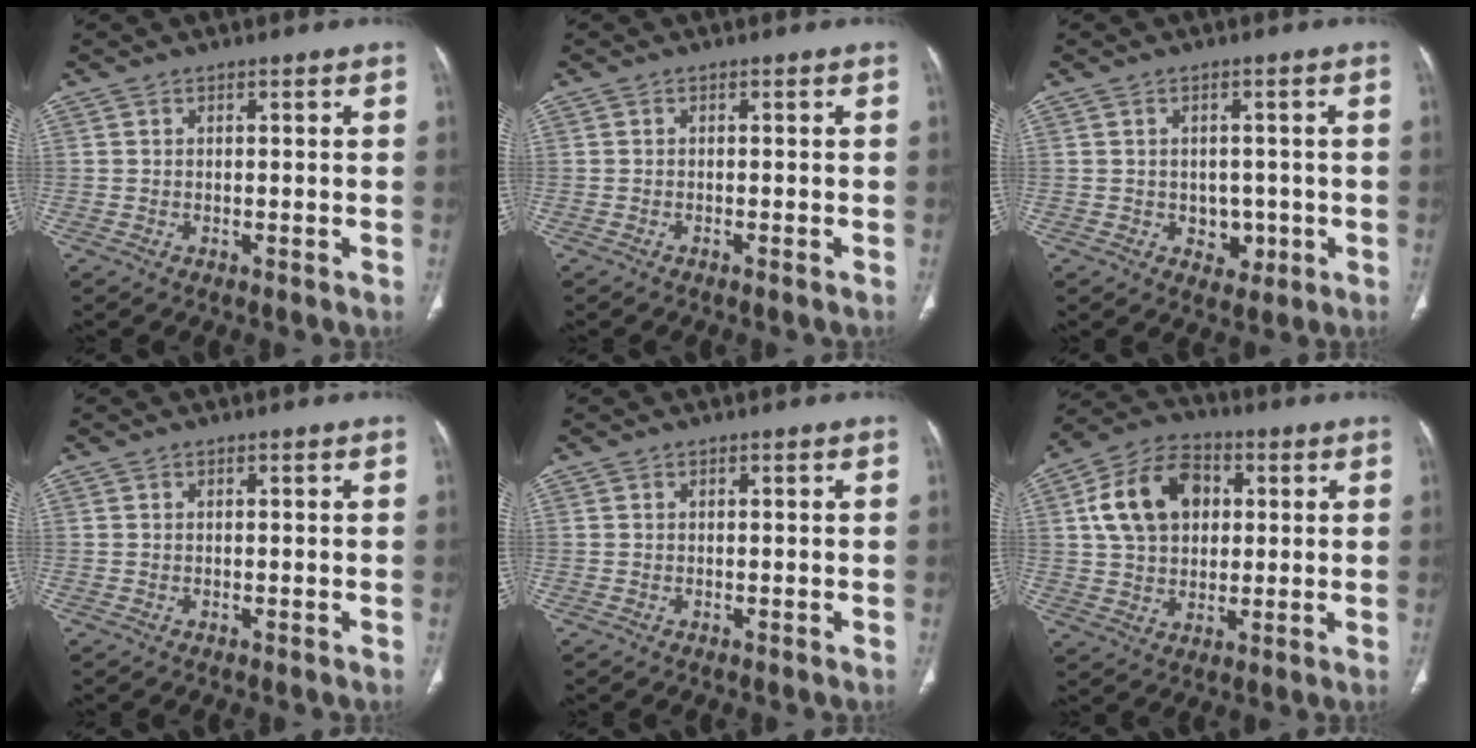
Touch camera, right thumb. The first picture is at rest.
{"total": 1.0, "force": [-0.8, 0.0, 0.6], "torque": [-0.013, -0.001, -0.008]}
{"total": 4.1, "force": [-0.9, 3.4, 2.2], "torque": [-0.005, 0.004, -0.005]}
{"total": 0.0}
{"total": 0.0}
{"total": 14.5, "force": [3.3, 10.4, 9.5], "torque": [-0.145, 0.012, 0.052]}